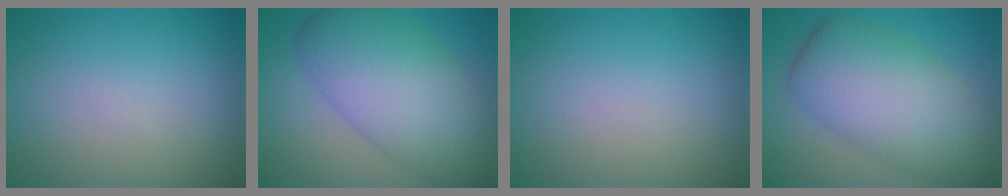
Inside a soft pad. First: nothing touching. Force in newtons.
{"total": 9.3, "press": 9.3, "slide": 0.1}
{"total": 0.0}
{"total": 9.2, "press": 9.2, "slide": 0.4}